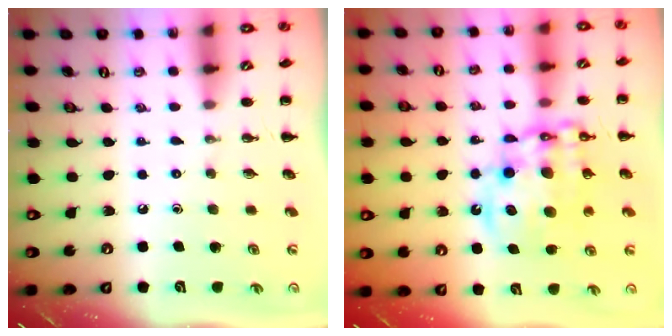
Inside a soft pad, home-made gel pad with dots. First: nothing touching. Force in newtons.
{"total": 15.8, "press": 15.4, "slide": 3.6}